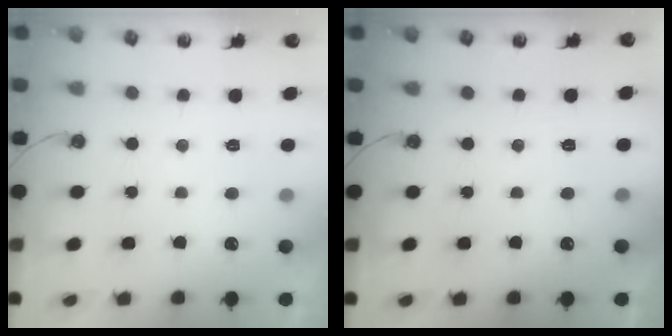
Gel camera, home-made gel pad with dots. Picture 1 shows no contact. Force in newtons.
{"total": 0.0}